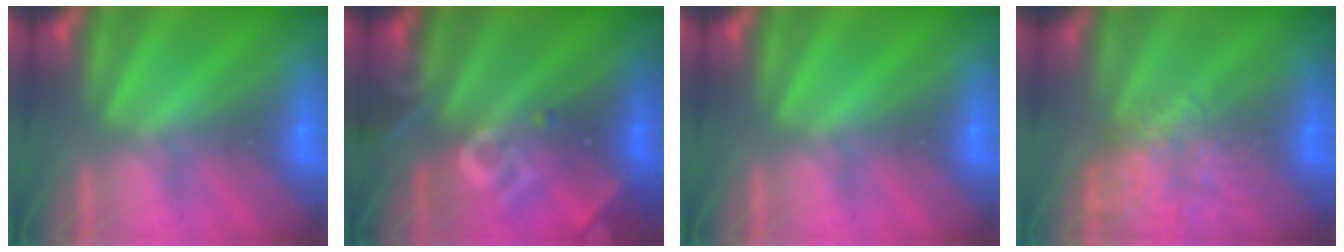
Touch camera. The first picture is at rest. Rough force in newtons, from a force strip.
{"total": 2.6}
{"total": 0.0}
{"total": 6.3}